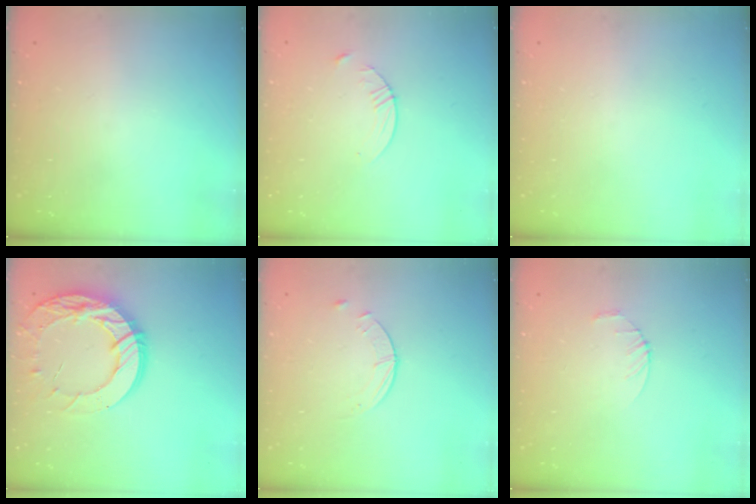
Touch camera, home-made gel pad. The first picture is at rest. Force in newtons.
{"total": 3.1, "press": 3.1, "slide": 0.4}
{"total": 0.0}
{"total": 18.0, "press": 17.9, "slide": 1.6}
{"total": 2.6, "press": 2.5, "slide": 0.3}
{"total": 3.4, "press": 3.3, "slide": 0.4}